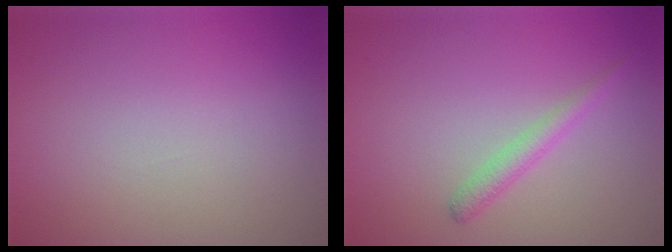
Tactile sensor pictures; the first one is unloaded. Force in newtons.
{"total": 1.6, "press": 1.6, "slide": 0.1}